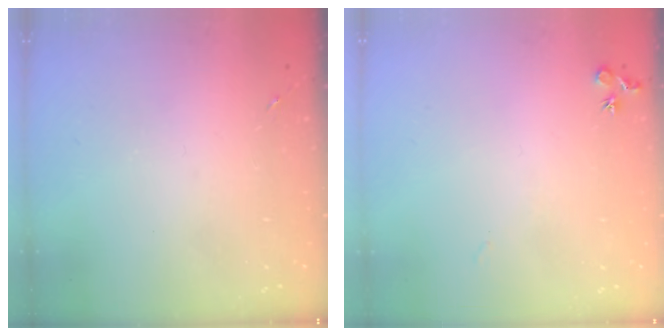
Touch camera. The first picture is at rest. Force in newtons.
{"total": 6.6, "press": 6.6, "slide": 0.6}